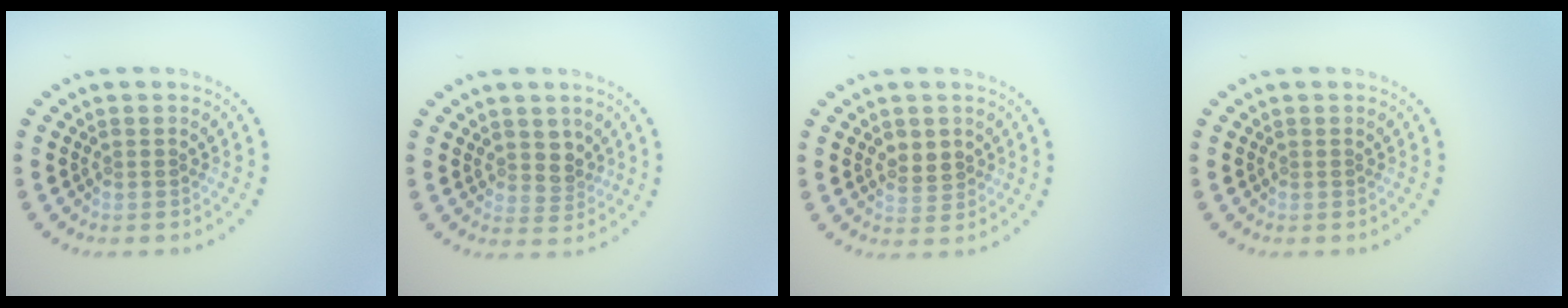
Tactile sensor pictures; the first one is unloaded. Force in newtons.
{"total": 2.0, "press": 1.7, "slide": 1.1}
{"total": 2.2, "press": 2.2, "slide": 0.3}
{"total": 0.0}